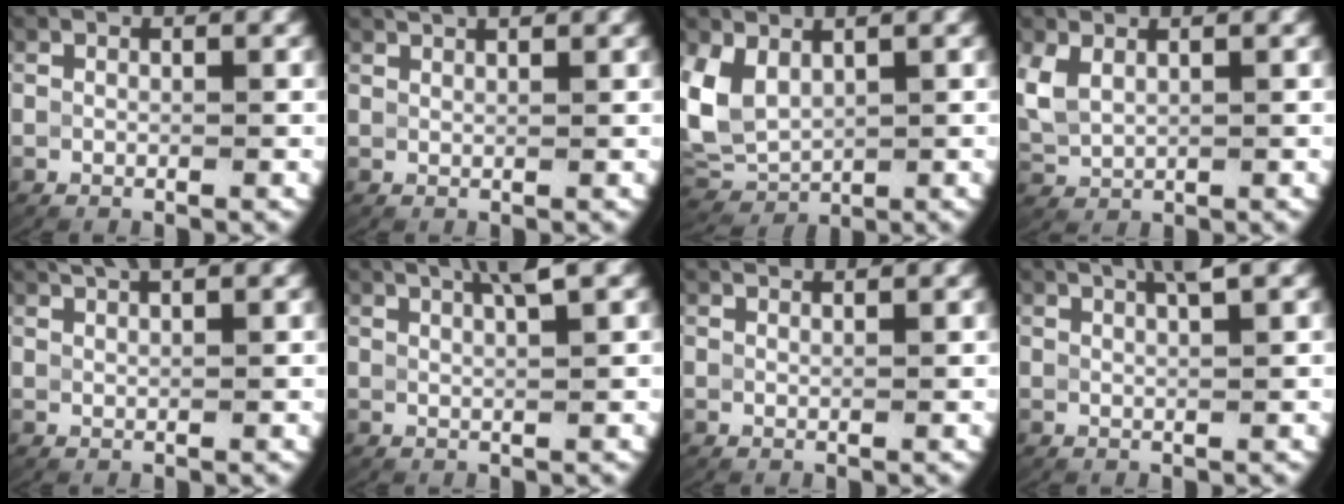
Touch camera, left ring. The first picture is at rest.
{"total": 2.1, "force": [2.0, -0.1, 0.8], "torque": [-0.012, 0.003, 0.035]}
{"total": 7.4, "force": [0.0, 6.4, 3.7], "torque": [-0.131, -0.027, 0.015]}
{"total": 3.5, "force": [0.5, 3.0, 1.9], "torque": [-0.067, -0.007, 0.021]}
{"total": 2.9, "force": [2.6, 0.2, 1.3], "torque": [-0.023, 0.006, 0.047]}
{"total": 5.0, "force": [3.6, 1.3, 3.2], "torque": [-0.051, 0.015, 0.053]}
{"total": 1.4, "force": [1.3, 0.0, 0.4], "torque": [-0.008, 0.003, 0.022]}
{"total": 3.8, "force": [2.8, 0.7, 2.5], "torque": [-0.039, 0.011, 0.043]}